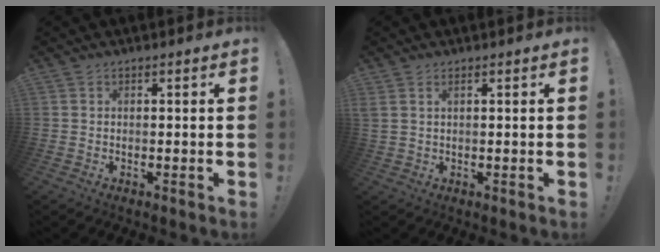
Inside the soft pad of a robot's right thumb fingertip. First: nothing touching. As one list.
[{"total": 1.8, "force": [0.9, 0.7, 1.4], "torque": [-0.028, 0.001, 0.018]}]